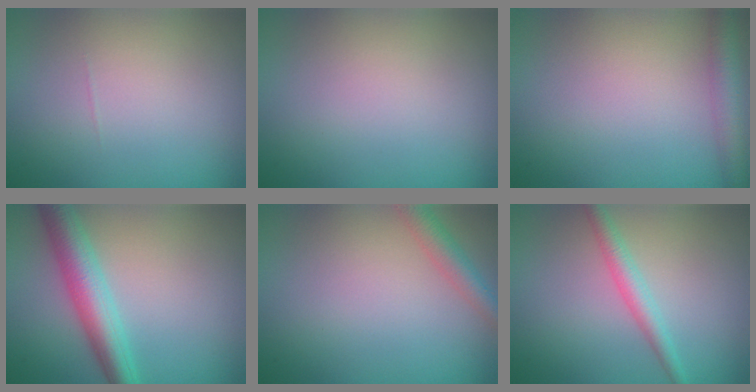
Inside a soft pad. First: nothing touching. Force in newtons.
{"total": 0.0}
{"total": 2.9, "press": 2.9, "slide": 0.1}
{"total": 5.0, "press": 5.0, "slide": 0.1}
{"total": 2.3, "press": 2.3, "slide": 0.1}
{"total": 2.3, "press": 2.3, "slide": 0.0}